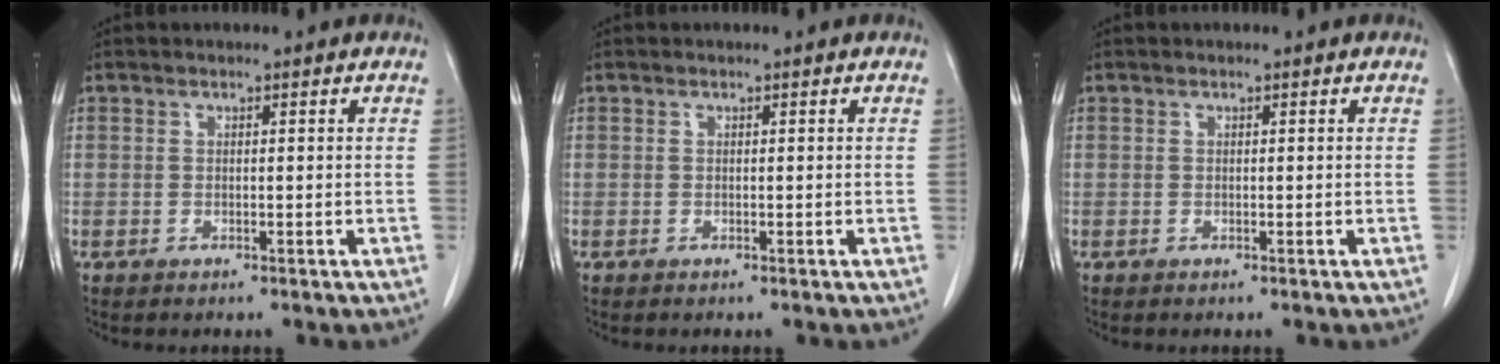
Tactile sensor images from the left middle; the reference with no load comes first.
{"total": 0.0}
{"total": 0.0}